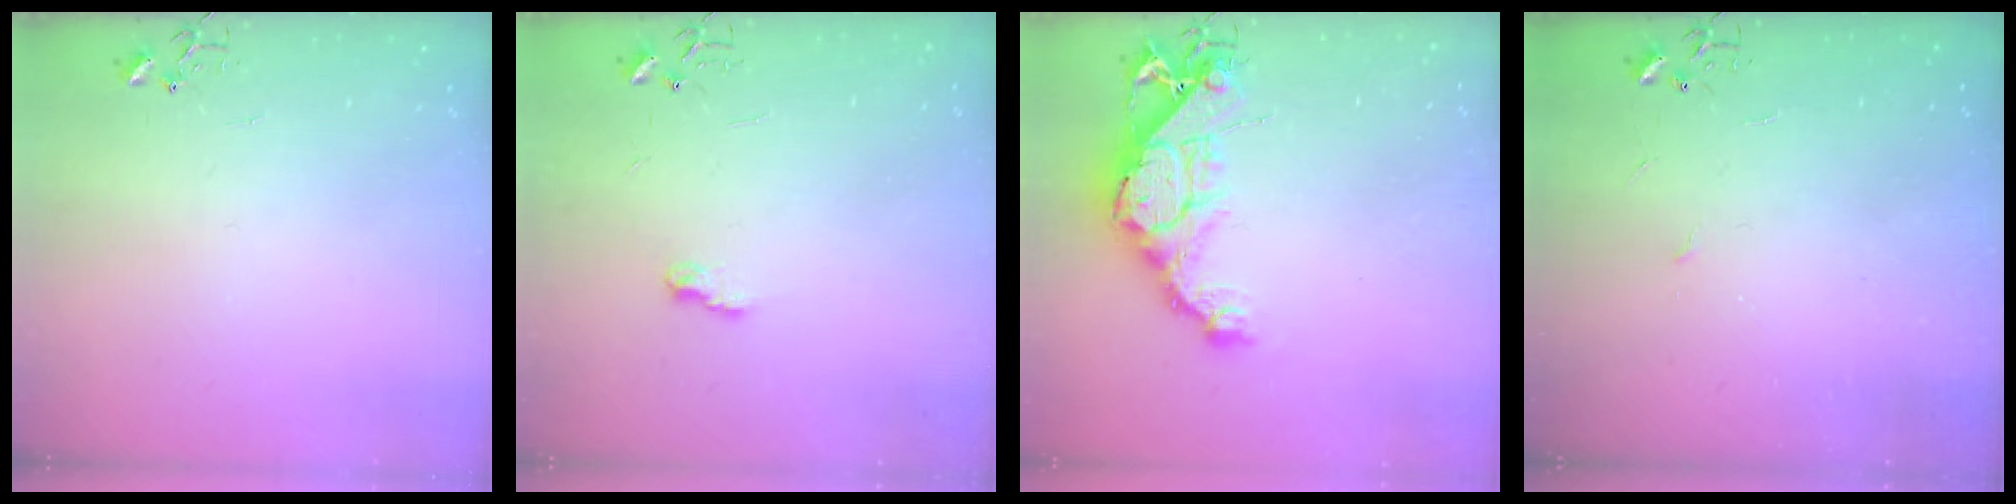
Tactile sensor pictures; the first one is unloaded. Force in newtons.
{"total": 6.2, "press": 6.1, "slide": 0.8}
{"total": 15.7, "press": 15.7, "slide": 1.3}
{"total": 2.3, "press": 2.3, "slide": 0.4}